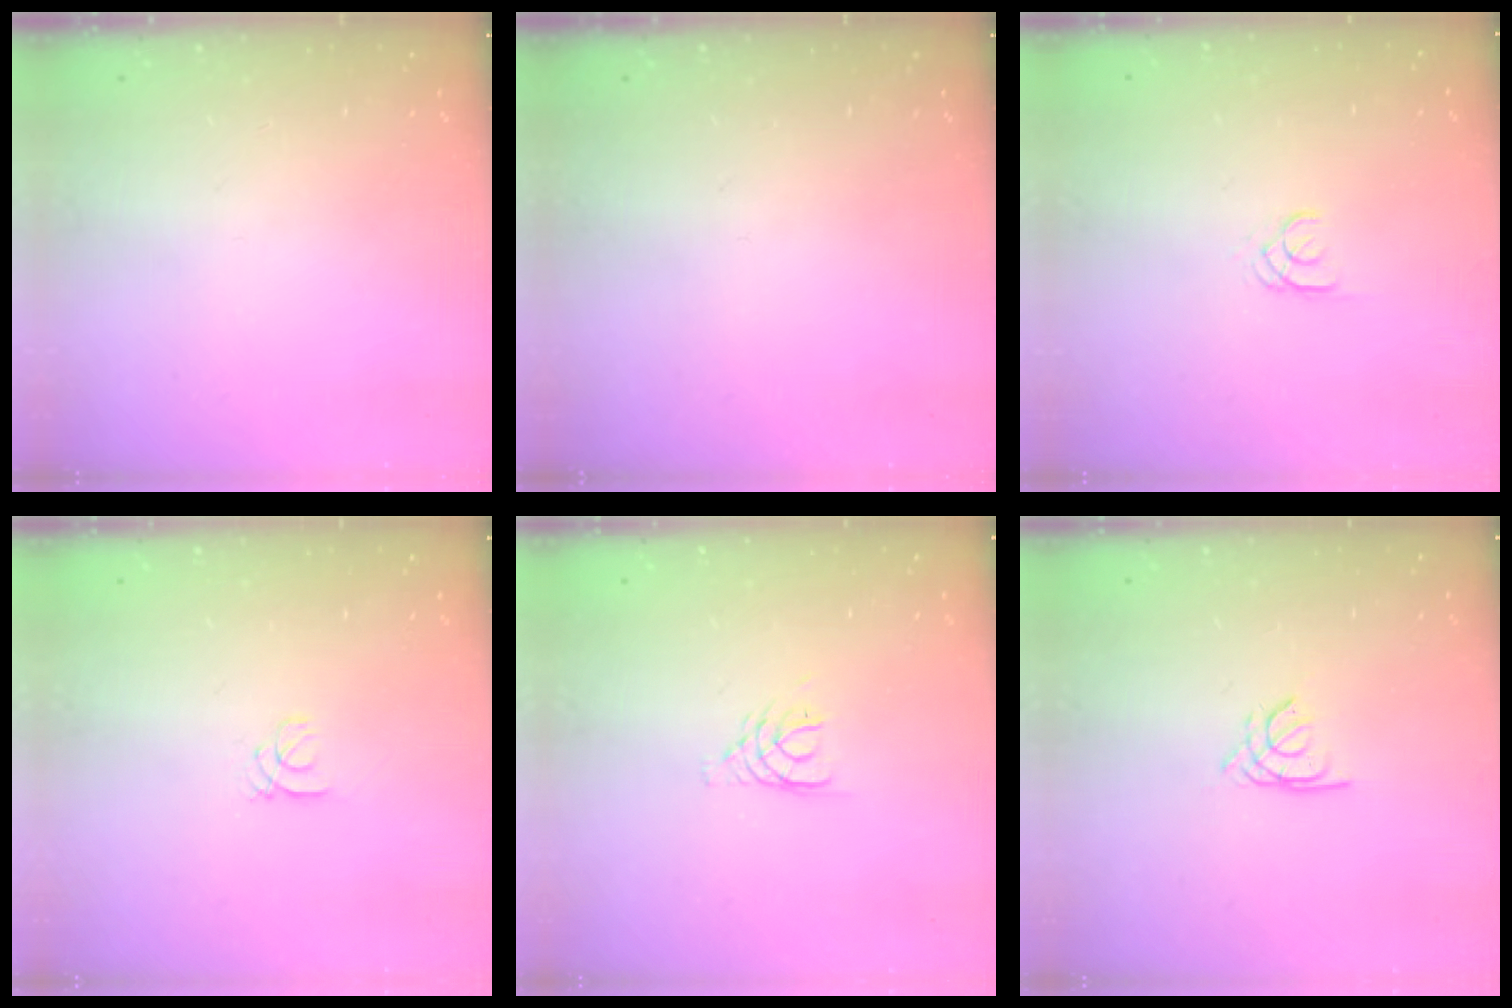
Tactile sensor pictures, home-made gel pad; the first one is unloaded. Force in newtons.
{"total": 0.0}
{"total": 1.8, "press": 1.7, "slide": 0.2}
{"total": 1.0, "press": 1.0, "slide": 0.1}
{"total": 4.8, "press": 4.8, "slide": 0.5}
{"total": 1.4, "press": 1.4, "slide": 0.3}